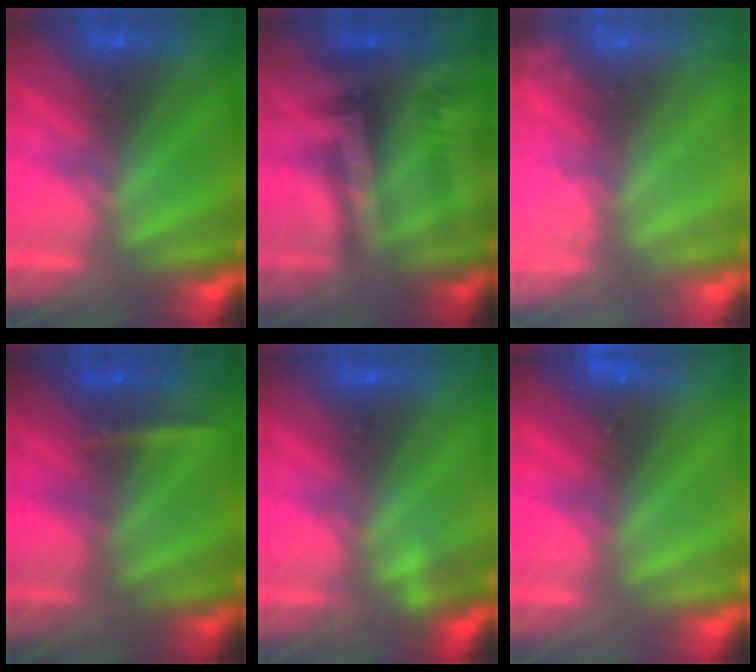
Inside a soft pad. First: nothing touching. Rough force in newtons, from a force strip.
{"total": 2.4}
{"total": 9.1}
{"total": 2.3}
{"total": 2.2}
{"total": 2.3}